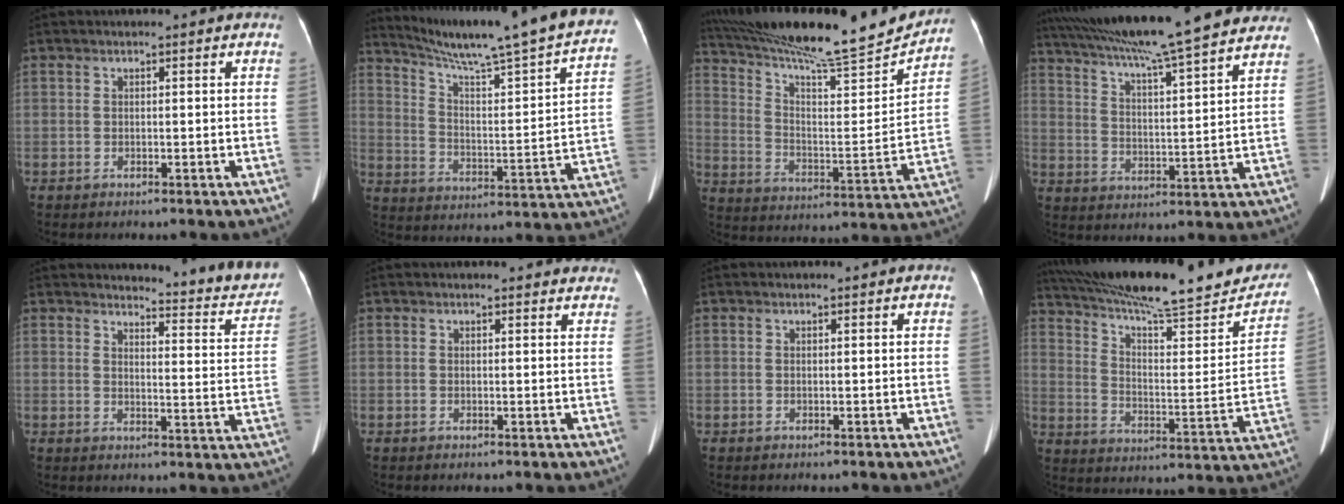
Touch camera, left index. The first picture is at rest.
{"total": 26.7, "force": [23.0, 0.2, 13.6], "torque": [-0.217, -0.058, 0.312]}
{"total": 23.7, "force": [21.7, 1.1, 9.6], "torque": [-0.171, -0.032, 0.322]}
{"total": 25.0, "force": [21.6, 0.9, 12.6], "torque": [-0.215, 0.015, 0.310]}
{"total": 12.2, "force": [11.9, 0.7, 2.6], "torque": [-0.019, -0.068, 0.122]}
{"total": 10.2, "force": [9.6, 2.3, 2.7], "torque": [-0.008, 0.010, 0.090]}
{"total": 1.1, "force": [1.1, 0.0, 0.3], "torque": [-0.007, 0.010, 0.016]}
{"total": 27.6, "force": [23.5, 4.3, 13.9], "torque": [-0.221, -0.014, 0.326]}